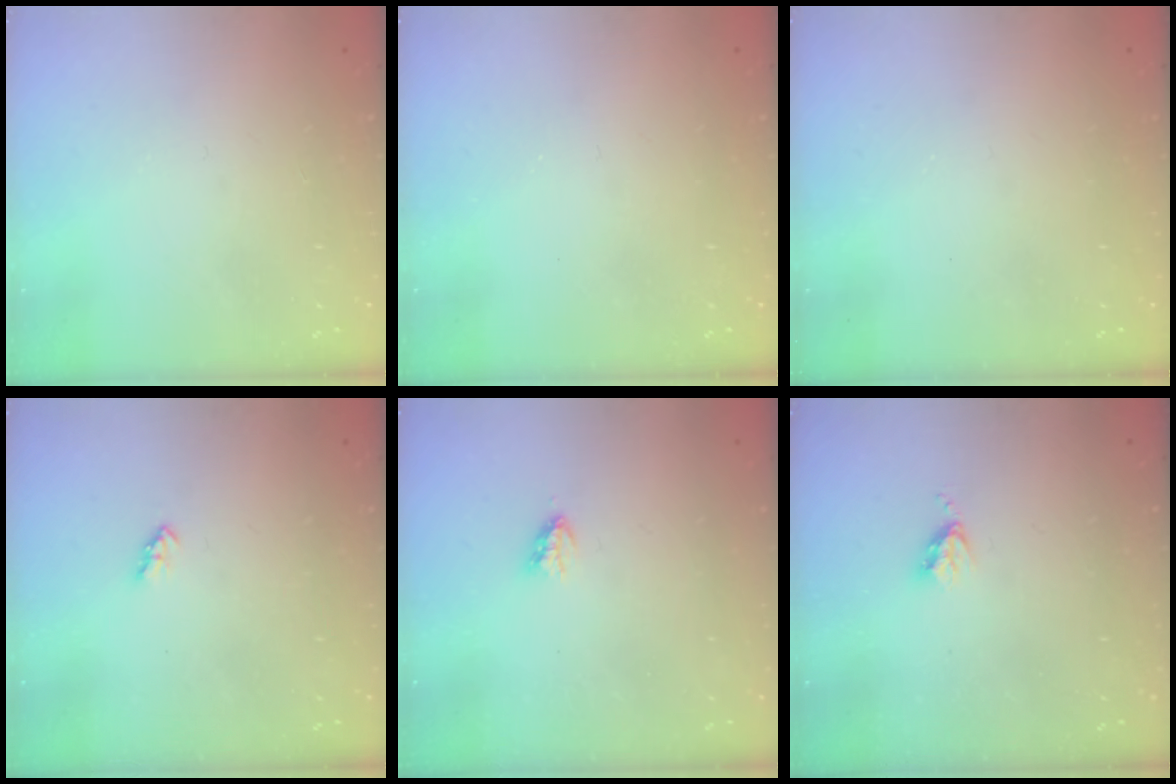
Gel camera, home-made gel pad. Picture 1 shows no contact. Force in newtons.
{"total": 0.0}
{"total": 0.0}
{"total": 2.0, "press": 2.0, "slide": 0.3}
{"total": 2.9, "press": 2.9, "slide": 0.5}
{"total": 3.8, "press": 3.8, "slide": 0.4}